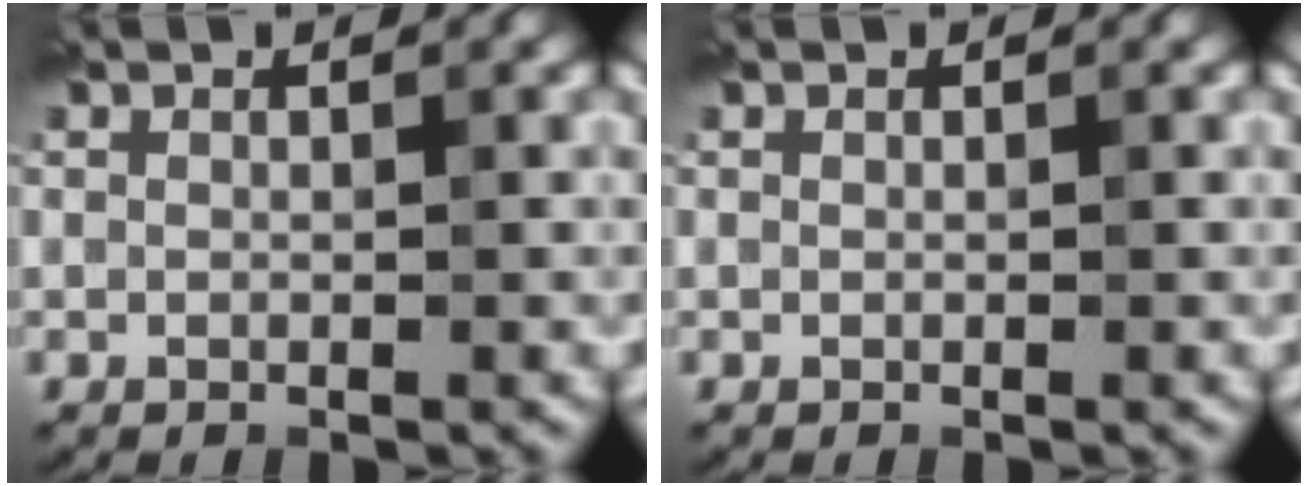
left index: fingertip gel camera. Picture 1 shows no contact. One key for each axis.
{"total": 0.0}